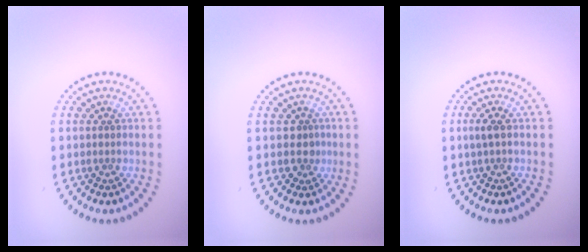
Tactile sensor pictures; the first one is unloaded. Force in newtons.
{"total": 1.1, "press": 0.7, "slide": 0.8}
{"total": 1.0, "press": 1.0, "slide": 0.3}